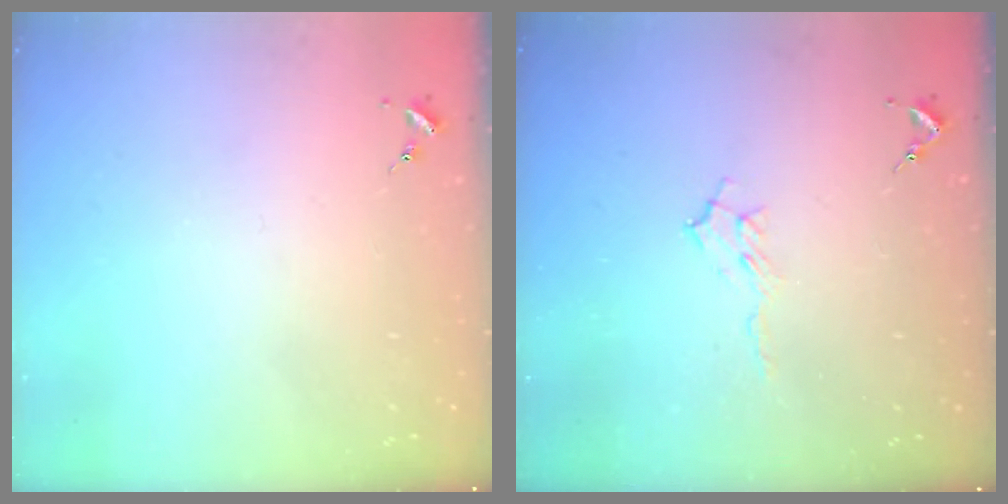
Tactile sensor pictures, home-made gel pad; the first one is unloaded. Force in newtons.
{"total": 5.6, "press": 5.6, "slide": 0.8}